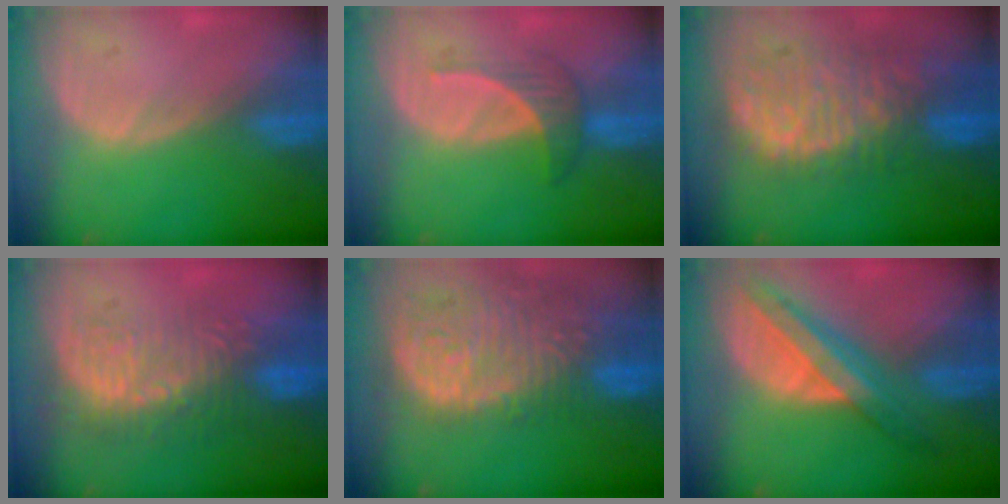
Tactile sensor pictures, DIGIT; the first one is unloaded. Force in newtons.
{"total": 3.8, "press": 3.8, "slide": 0.8}
{"total": 11.1, "press": 9.6, "slide": 5.6}
{"total": 8.9, "press": 8.5, "slide": 2.5}
{"total": 14.5, "press": 11.9, "slide": 8.2}
{"total": 8.3, "press": 7.1, "slide": 4.4}